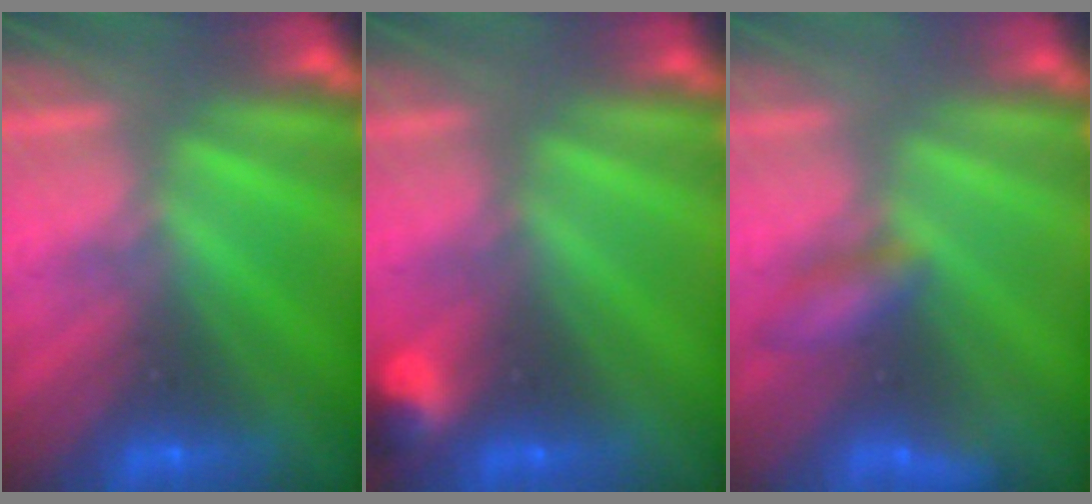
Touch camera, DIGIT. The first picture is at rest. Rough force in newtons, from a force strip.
{"total": 2.9}
{"total": 2.1}